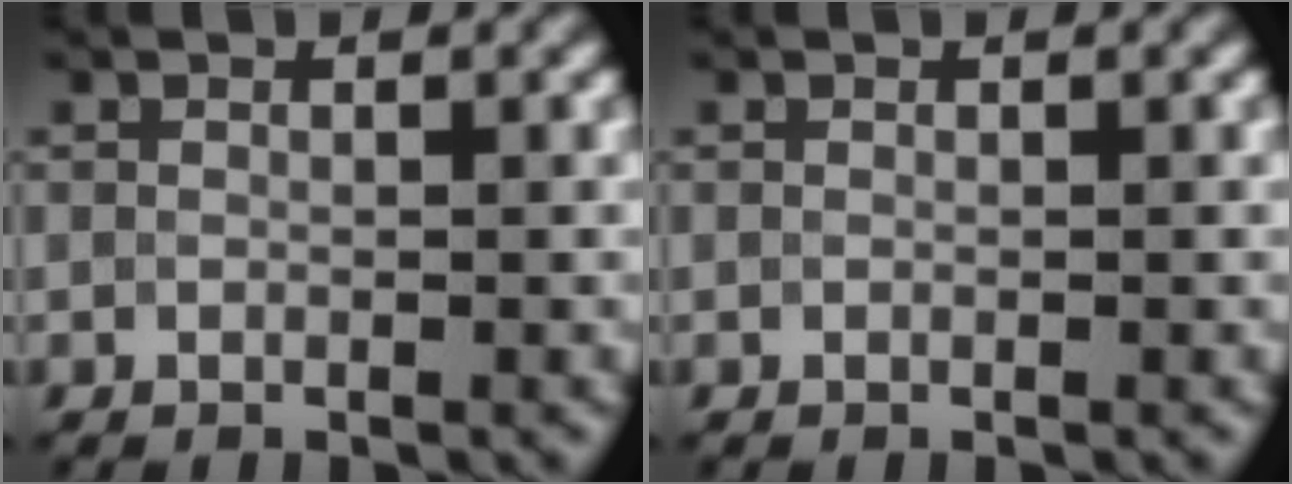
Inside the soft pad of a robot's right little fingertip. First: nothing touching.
{"total": 0.0}